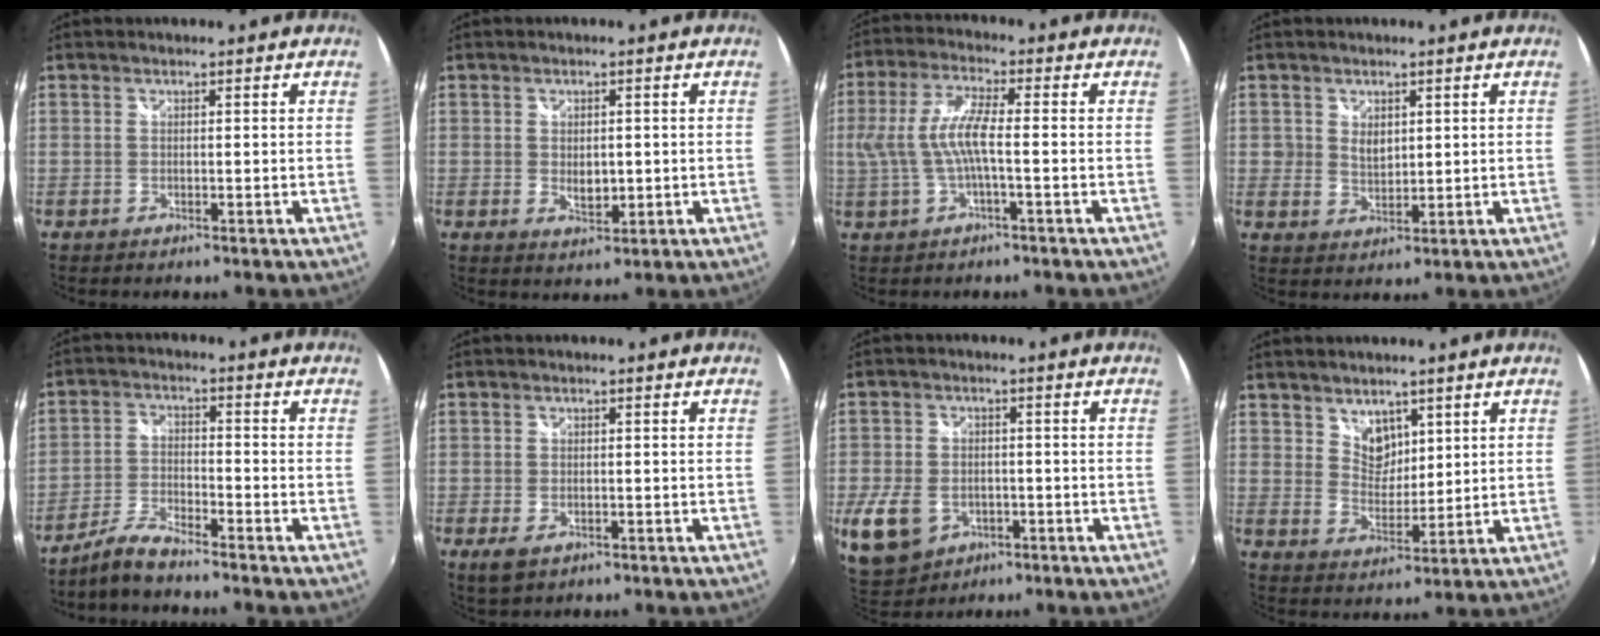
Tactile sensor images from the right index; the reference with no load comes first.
{"total": 3.3, "force": [-0.2, 2.2, 2.5], "torque": [-0.041, -0.005, 0.000]}
{"total": 8.1, "force": [-1.0, 1.6, 7.9], "torque": [-0.167, 0.002, -0.011]}
{"total": 3.5, "force": [1.2, 2.9, 1.6], "torque": [-0.024, 0.000, 0.022]}
{"total": 5.5, "force": [-5.0, 0.6, 2.2], "torque": [-0.056, 0.002, -0.102]}
{"total": 3.6, "force": [-1.9, 2.1, 2.3], "torque": [-0.049, -0.013, -0.030]}
{"total": 13.1, "force": [-5.0, 9.8, 7.1], "torque": [-0.196, -0.020, -0.076]}
{"total": 5.5, "force": [3.7, 3.7, 1.8], "torque": [-0.015, 0.003, 0.070]}